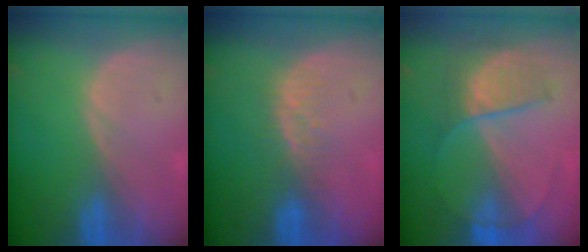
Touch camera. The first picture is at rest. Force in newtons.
{"total": 3.5, "press": 3.0, "slide": 1.7}
{"total": 6.2, "press": 6.1, "slide": 0.9}